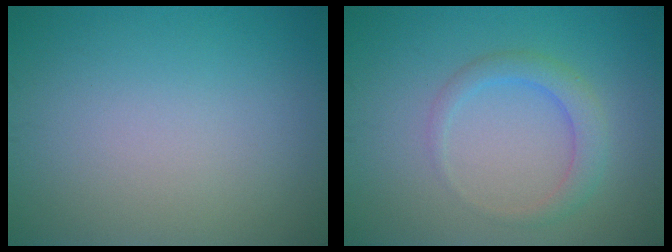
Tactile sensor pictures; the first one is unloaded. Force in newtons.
{"total": 2.6, "press": 2.6, "slide": 0.1}